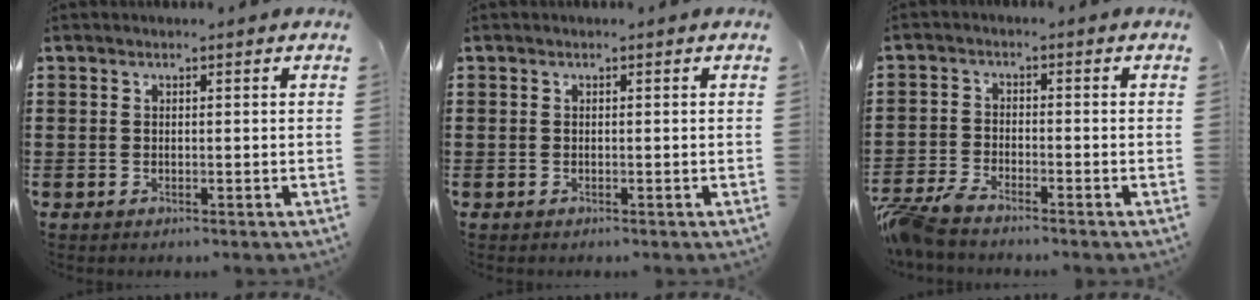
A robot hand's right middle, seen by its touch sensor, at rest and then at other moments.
{"total": 0.0}
{"total": 3.9, "force": [-3.6, 0.4, 1.5], "torque": [-0.063, -0.015, -0.080]}